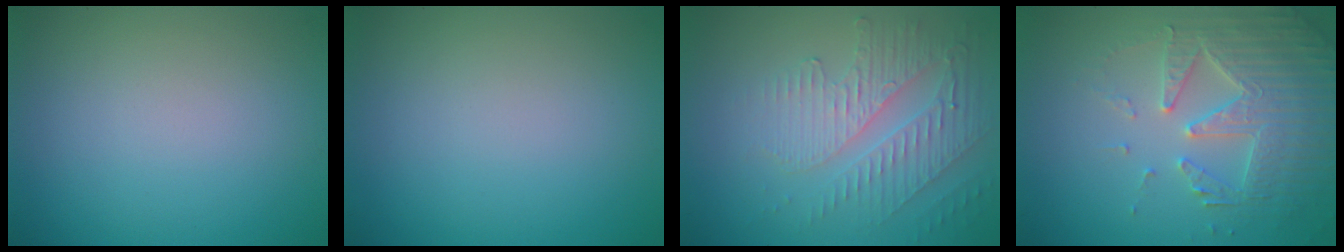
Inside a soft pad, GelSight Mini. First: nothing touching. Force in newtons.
{"total": 0.0}
{"total": 4.0, "press": 3.3, "slide": 2.3}
{"total": 4.8, "press": 4.4, "slide": 2.0}